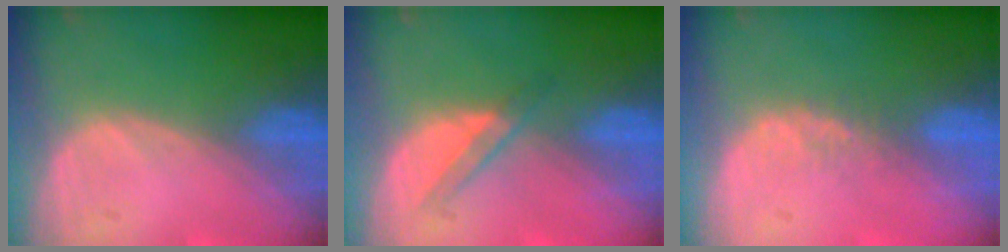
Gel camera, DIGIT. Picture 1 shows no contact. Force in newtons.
{"total": 2.9, "press": 2.8, "slide": 1.0}
{"total": 2.1, "press": 1.7, "slide": 1.2}